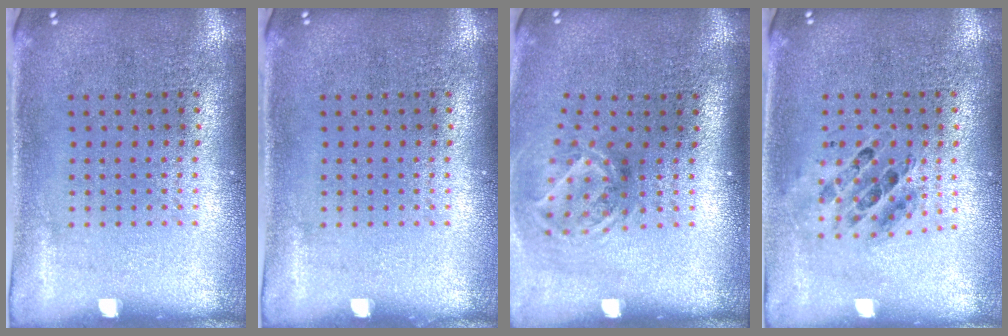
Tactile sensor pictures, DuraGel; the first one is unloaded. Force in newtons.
{"total": 0.0}
{"total": 1.9, "press": 1.3, "slide": 1.5}
{"total": 0.5, "press": 0.5, "slide": 0.2}